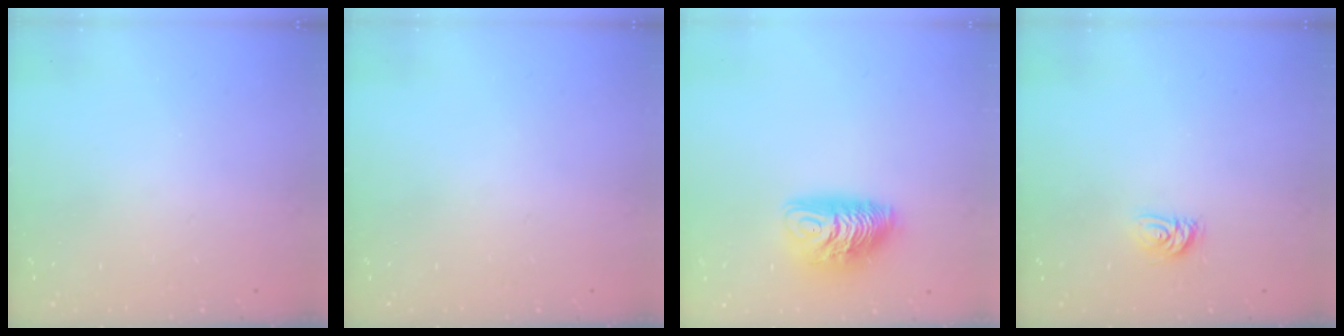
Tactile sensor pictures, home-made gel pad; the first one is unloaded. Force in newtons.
{"total": 0.0}
{"total": 10.2, "press": 10.2, "slide": 0.9}
{"total": 3.8, "press": 3.7, "slide": 0.5}